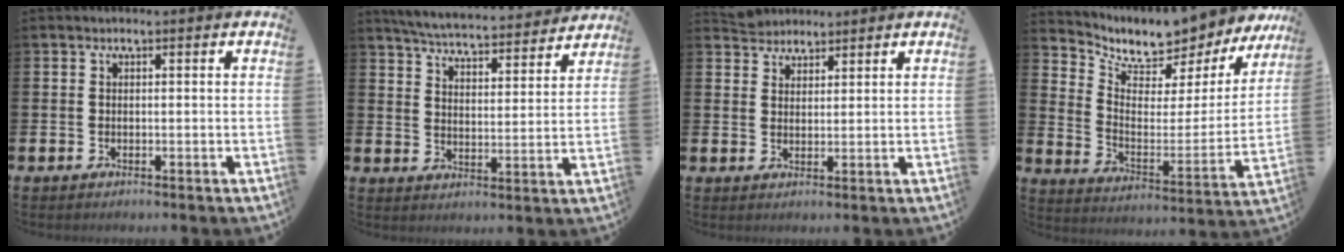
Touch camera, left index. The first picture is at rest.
{"total": 5.7, "force": [5.6, 0.4, 1.0], "torque": [-0.045, -0.041, 0.096]}
{"total": 3.2, "force": [3.0, 0.9, -0.5], "torque": [0.007, -0.009, 0.056]}
{"total": 7.6, "force": [6.9, 2.8, 1.6], "torque": [-0.068, -0.054, 0.116]}